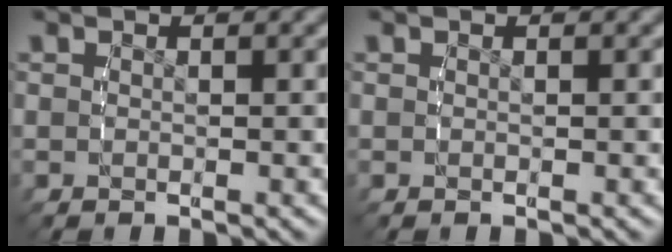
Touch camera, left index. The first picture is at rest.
{"total": 0.0}